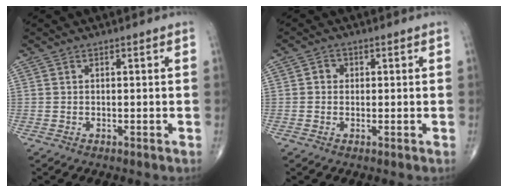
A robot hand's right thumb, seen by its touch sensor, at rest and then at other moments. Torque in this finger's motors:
{"motor_torque": [-0.19, 0.11, 0.07, -0.06, 0.00]}